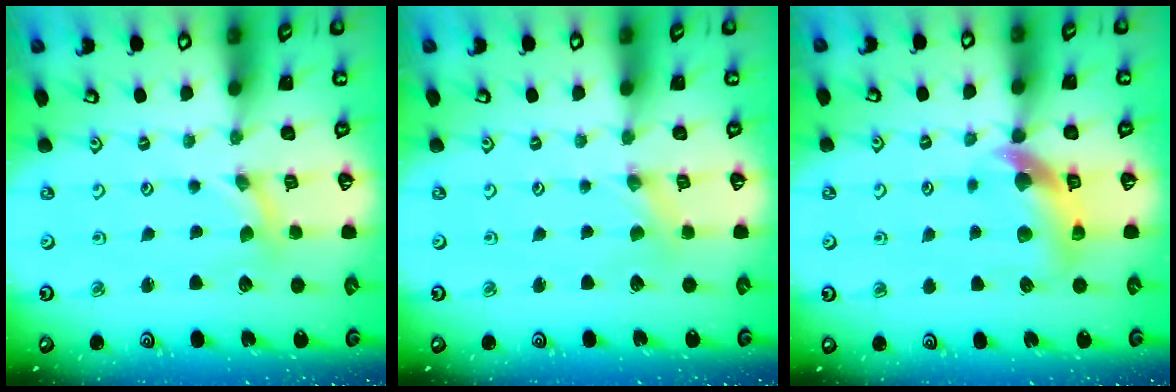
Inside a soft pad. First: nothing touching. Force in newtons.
{"total": 1.7, "press": 1.7, "slide": 0.3}
{"total": 9.9, "press": 9.8, "slide": 1.6}